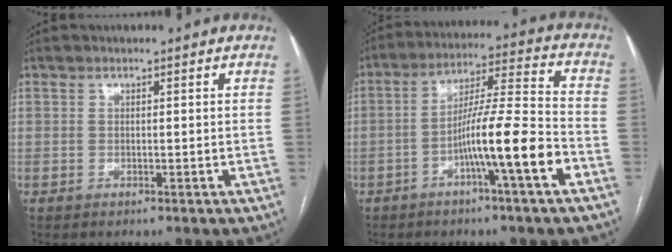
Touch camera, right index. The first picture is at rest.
{"total": 12.1, "force": [-5.0, -0.5, 11.0], "torque": [-0.189, 0.008, -0.086]}